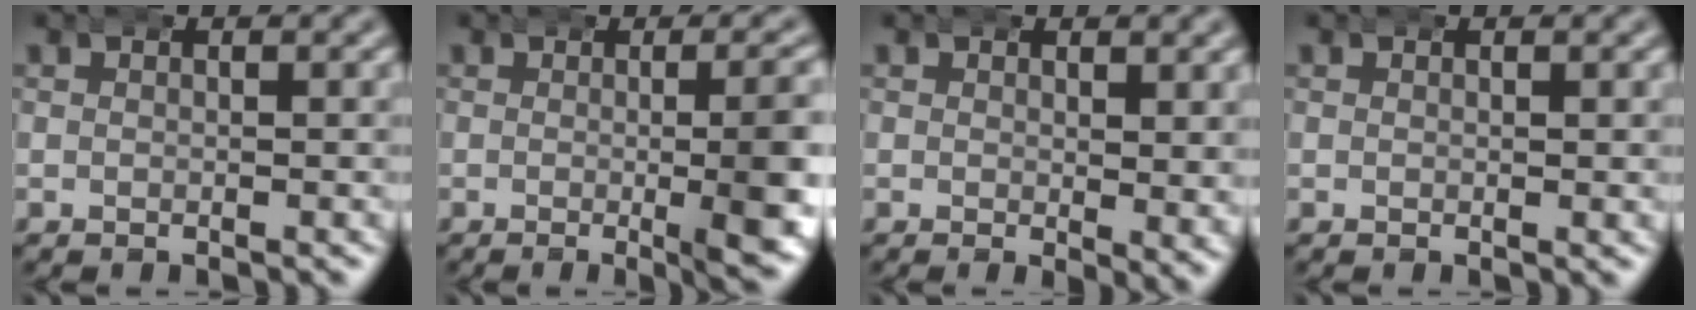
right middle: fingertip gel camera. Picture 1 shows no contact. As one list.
[{"total": 7.0, "force": [-1.2, 1.8, 6.6], "torque": [-0.073, 0.008, -0.027]}, {"total": 1.5, "force": [0.4, 0.4, 1.4], "torque": [-0.018, -0.007, 0.008]}, {"total": 0.0}]